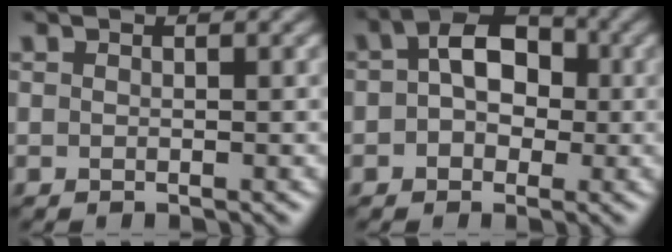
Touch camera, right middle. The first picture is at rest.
{"total": 5.1, "force": [0.5, 3.6, 3.6], "torque": [-0.044, 0.014, -0.008]}